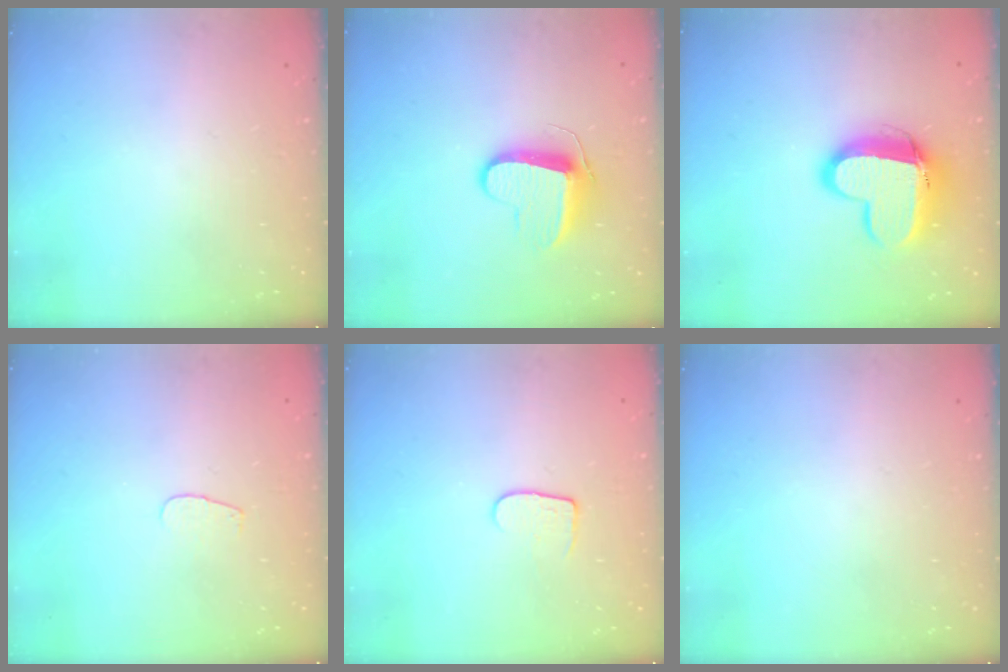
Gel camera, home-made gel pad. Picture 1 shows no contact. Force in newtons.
{"total": 9.8, "press": 9.8, "slide": 0.5}
{"total": 13.5, "press": 13.5, "slide": 1.4}
{"total": 3.3, "press": 3.3, "slide": 0.3}
{"total": 5.8, "press": 5.8, "slide": 0.6}
{"total": 0.0}